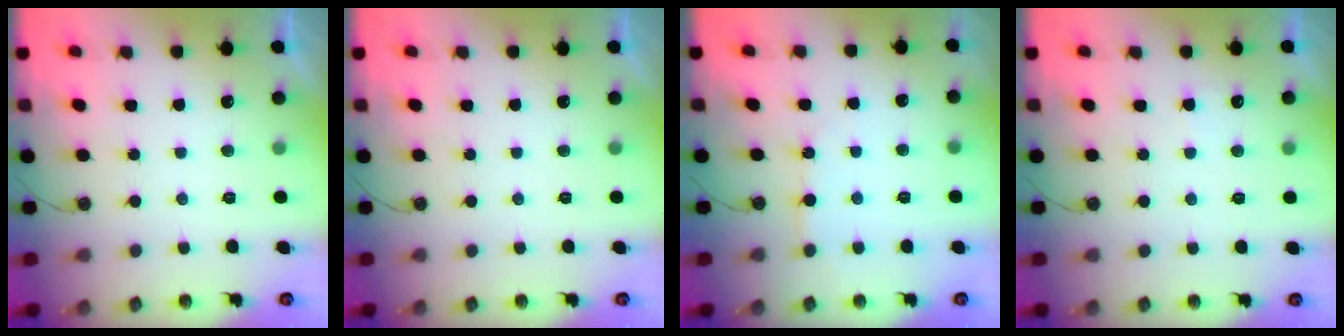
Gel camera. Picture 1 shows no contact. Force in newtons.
{"total": 0.0}
{"total": 3.6, "press": 3.6, "slide": 0.3}
{"total": 3.9, "press": 3.9, "slide": 0.6}